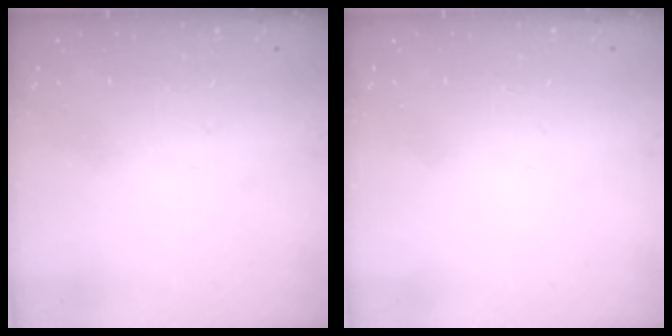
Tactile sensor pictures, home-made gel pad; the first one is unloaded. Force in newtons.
{"total": 0.0}